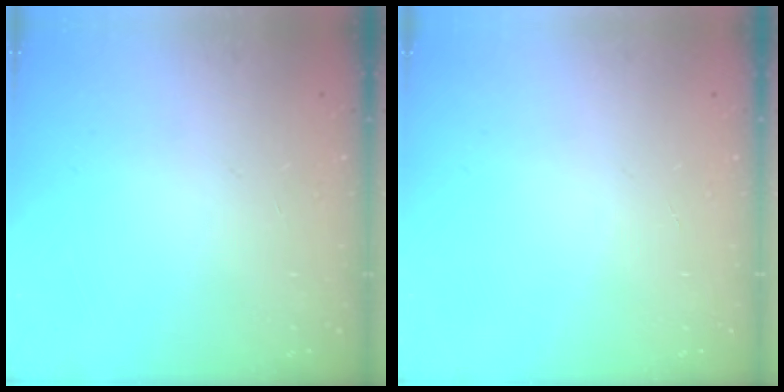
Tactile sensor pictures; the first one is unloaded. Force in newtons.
{"total": 0.0}